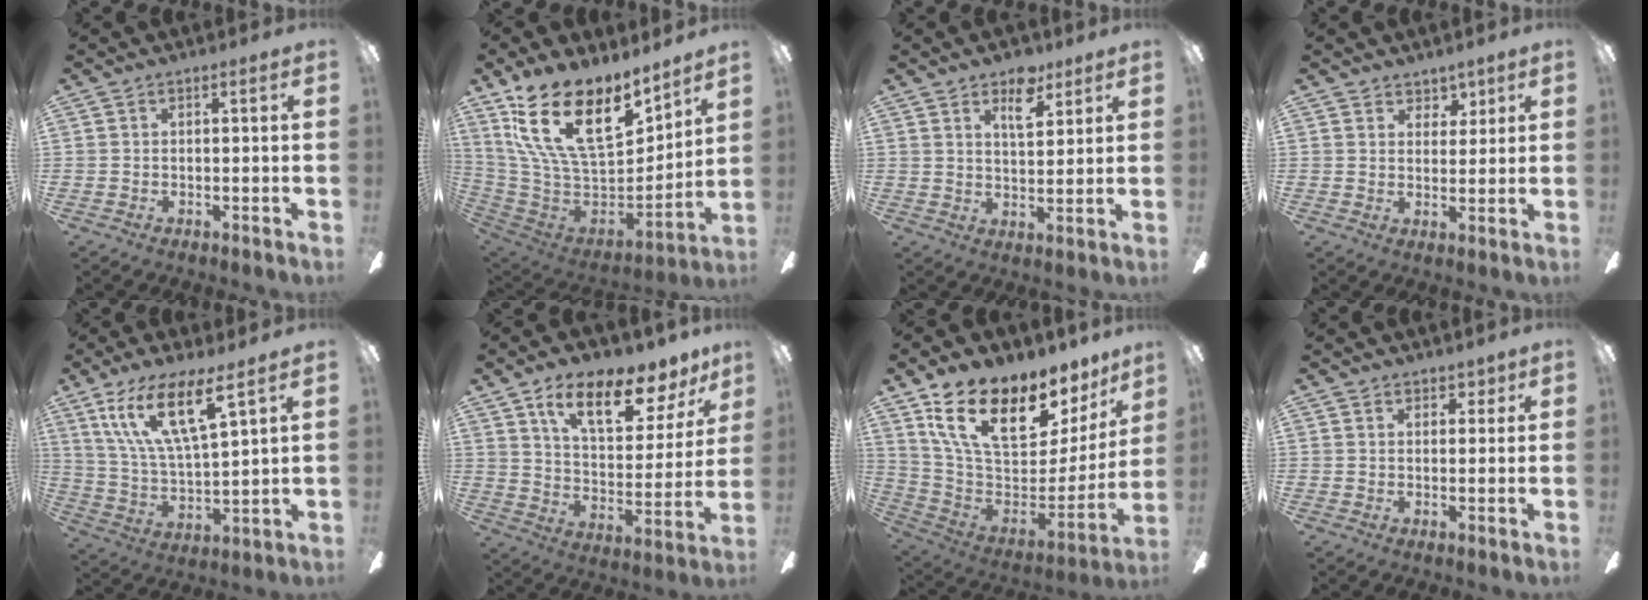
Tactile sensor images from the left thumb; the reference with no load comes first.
{"total": 23.6, "force": [13.6, 11.5, 15.5], "torque": [-0.286, -0.088, 0.254]}
{"total": 7.8, "force": [4.8, 4.1, 4.5], "torque": [-0.044, -0.022, 0.079]}
{"total": 4.5, "force": [3.3, 3.1, 0.2], "torque": [0.005, -0.018, 0.058]}
{"total": 16.0, "force": [9.9, 4.3, 11.8], "torque": [-0.245, -0.040, 0.170]}
{"total": 17.4, "force": [11.7, 6.8, 11.0], "torque": [-0.181, -0.067, 0.194]}
{"total": 21.0, "force": [13.4, 9.2, 13.3], "torque": [-0.229, -0.086, 0.237]}
{"total": 2.9, "force": [2.1, 2.0, 0.3], "torque": [0.004, -0.004, 0.036]}